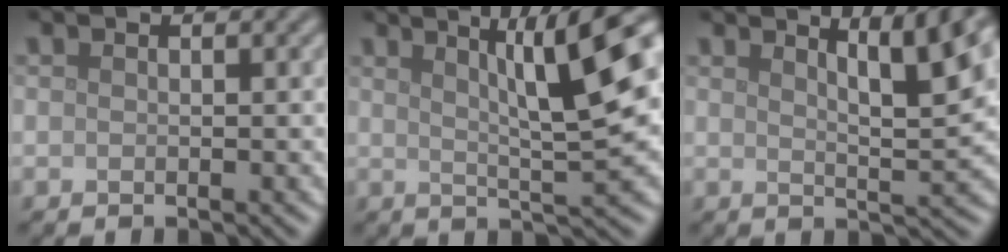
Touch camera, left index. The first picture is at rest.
{"total": 9.7, "force": [3.5, 2.3, 8.8], "torque": [-0.095, 0.029, 0.049]}
{"total": 7.6, "force": [4.2, 1.6, 6.1], "torque": [-0.058, 0.020, 0.055]}